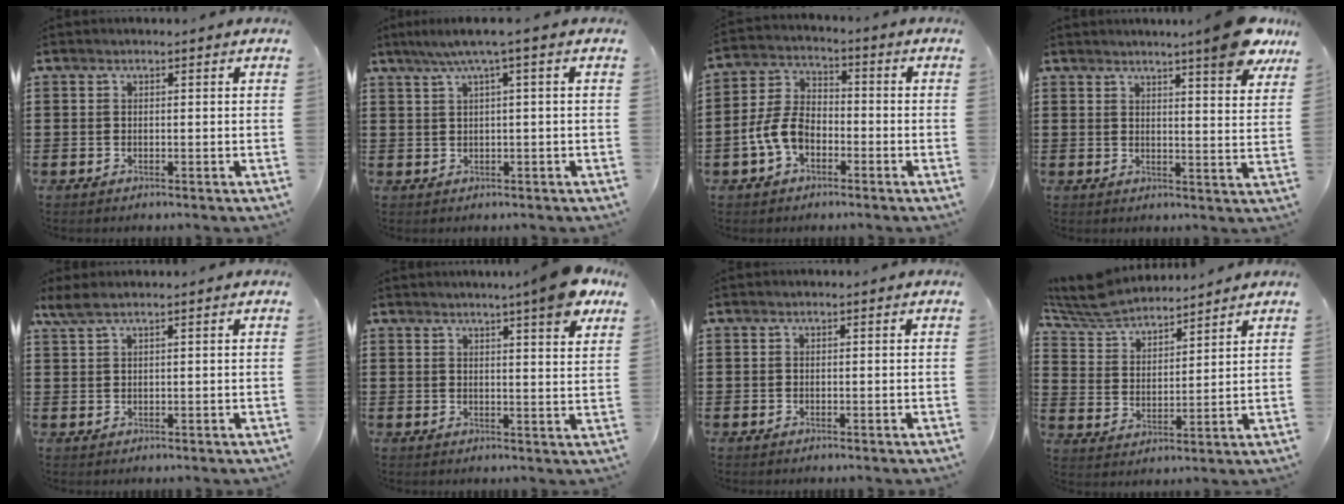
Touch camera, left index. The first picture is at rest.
{"total": 3.1, "force": [0.9, -0.3, 2.9], "torque": [-0.056, -0.002, 0.012]}
{"total": 6.9, "force": [-2.7, 4.3, 4.6], "torque": [-0.122, 0.006, -0.061]}
{"total": 8.3, "force": [6.6, -0.2, 4.9], "torque": [-0.073, -0.034, 0.110]}
{"total": 2.1, "force": [1.4, 0.3, 1.5], "torque": [-0.033, 0.001, 0.025]}
{"total": 7.3, "force": [5.7, 0.1, 4.5], "torque": [-0.069, -0.022, 0.095]}
{"total": 0.0}
{"total": 7.0, "force": [6.6, 1.5, 2.0], "torque": [-0.068, -0.028, 0.117]}